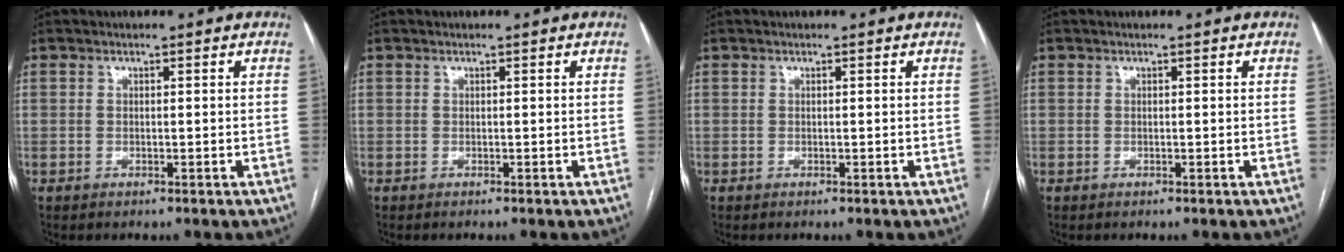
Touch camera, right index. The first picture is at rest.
{"total": 0.0}
{"total": 0.0}
{"total": 0.0}